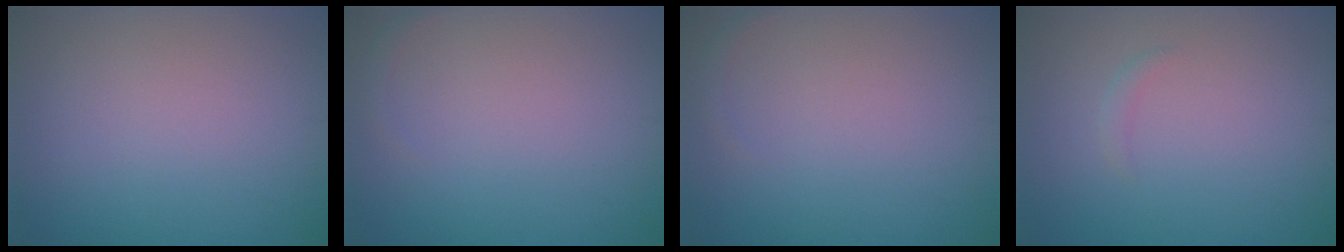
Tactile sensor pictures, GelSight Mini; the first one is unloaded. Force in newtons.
{"total": 0.6, "press": 0.6, "slide": 0.1}
{"total": 0.6, "press": 0.6, "slide": 0.1}
{"total": 0.7, "press": 0.7, "slide": 0.0}